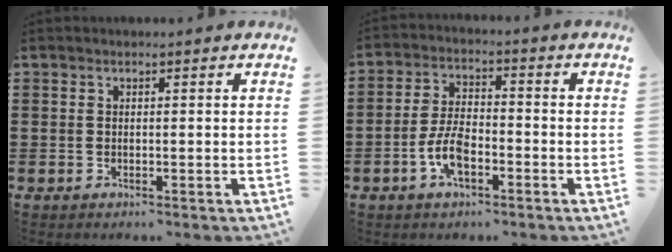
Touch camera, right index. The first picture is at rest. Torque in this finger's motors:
{"motor_torque": [2.14, 0.00, 0.76, 0.19]}